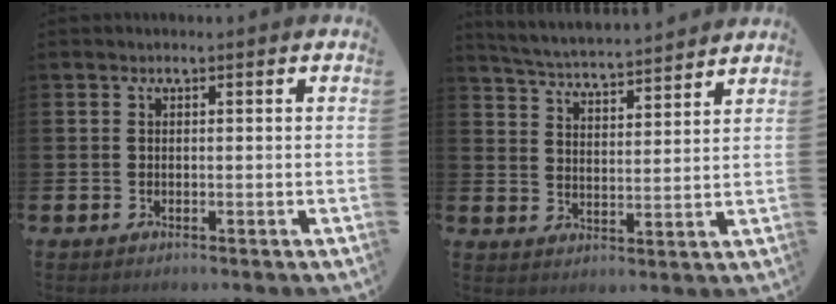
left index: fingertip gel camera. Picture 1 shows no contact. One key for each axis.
{"total": 5.0, "fx": 5.0, "fy": 0.0, "fz": 0.5, "tx": -0.034, "ty": -0.039, "tz": 0.085}